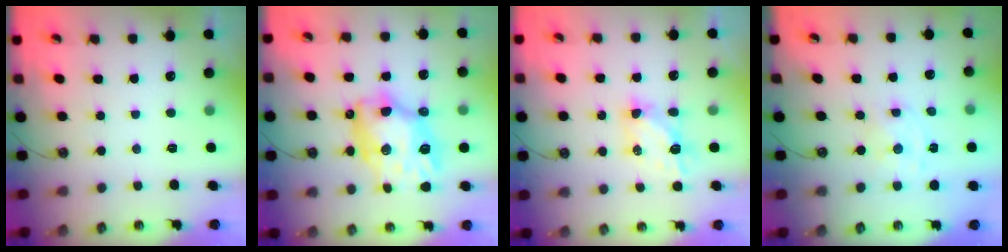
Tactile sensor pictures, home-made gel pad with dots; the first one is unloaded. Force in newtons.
{"total": 14.9, "press": 14.9, "slide": 1.5}
{"total": 6.0, "press": 6.0, "slide": 0.3}
{"total": 2.8, "press": 2.7, "slide": 0.7}